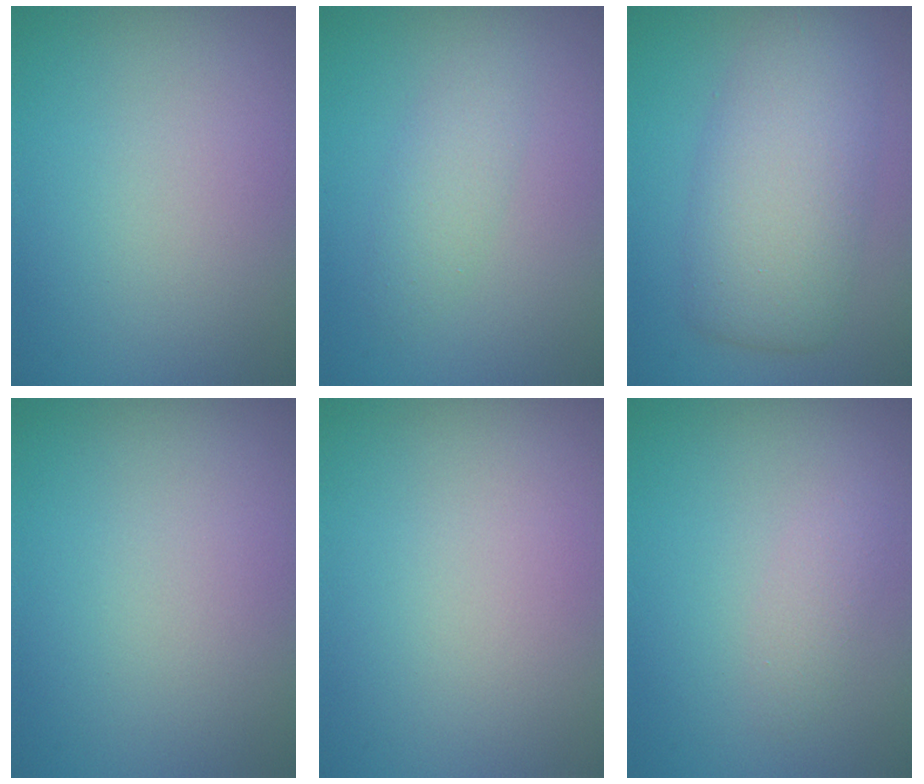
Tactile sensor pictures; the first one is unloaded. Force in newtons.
{"total": 2.0, "press": 2.0, "slide": 0.1}
{"total": 7.0, "press": 7.0, "slide": 0.2}
{"total": 0.0}
{"total": 0.0}
{"total": 1.4, "press": 1.4, "slide": 0.1}